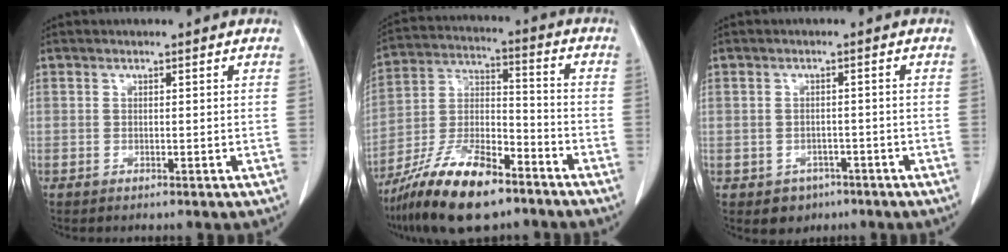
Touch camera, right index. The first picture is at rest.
{"total": 17.8, "force": [-12.4, 5.4, 11.6], "torque": [-0.243, -0.009, -0.226]}
{"total": 4.0, "force": [-2.2, 3.2, 0.9], "torque": [-0.008, 0.008, -0.022]}